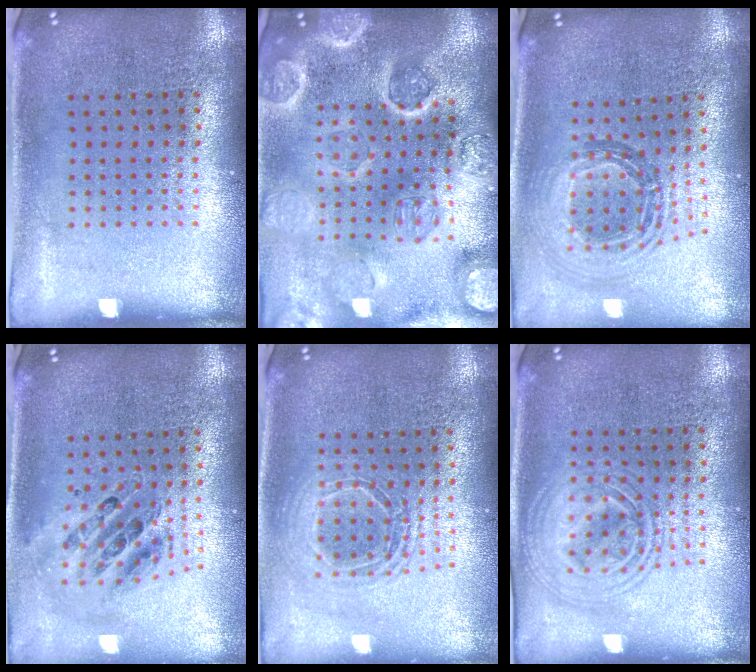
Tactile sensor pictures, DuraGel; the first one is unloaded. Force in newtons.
{"total": 4.8, "press": 4.2, "slide": 2.3}
{"total": 1.1, "press": 1.1, "slide": 0.4}
{"total": 1.0, "press": 0.9, "slide": 0.3}
{"total": 1.7, "press": 1.4, "slide": 0.9}
{"total": 2.9, "press": 2.9, "slide": 0.4}